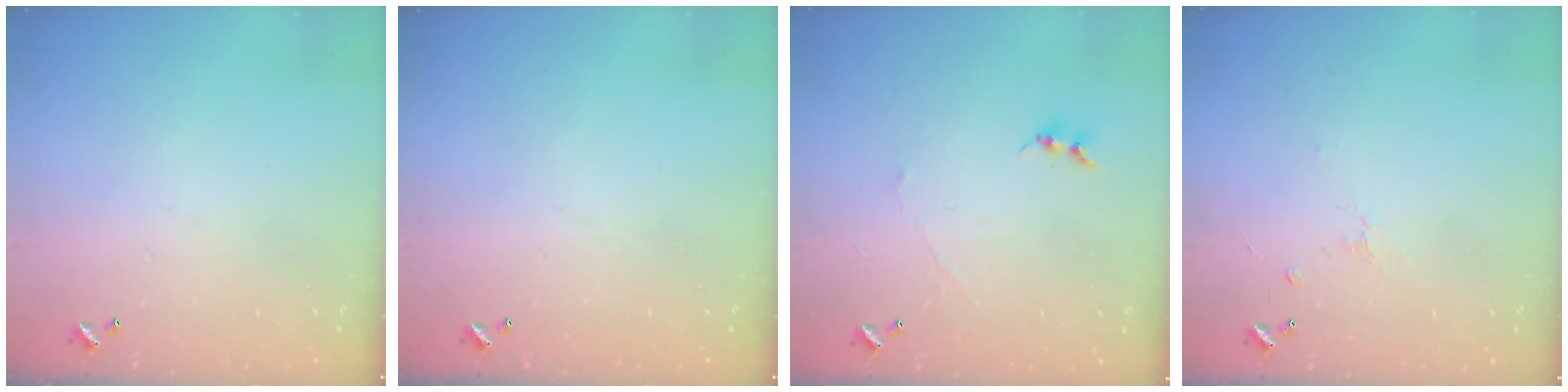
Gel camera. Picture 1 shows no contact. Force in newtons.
{"total": 0.0}
{"total": 1.5, "press": 1.4, "slide": 0.5}
{"total": 1.2, "press": 1.1, "slide": 0.6}